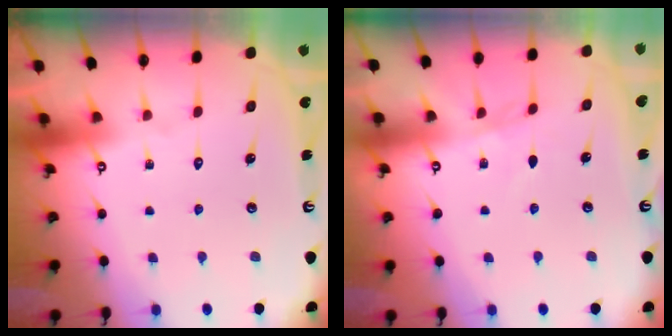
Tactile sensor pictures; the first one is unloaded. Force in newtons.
{"total": 3.2, "press": 3.2, "slide": 0.5}